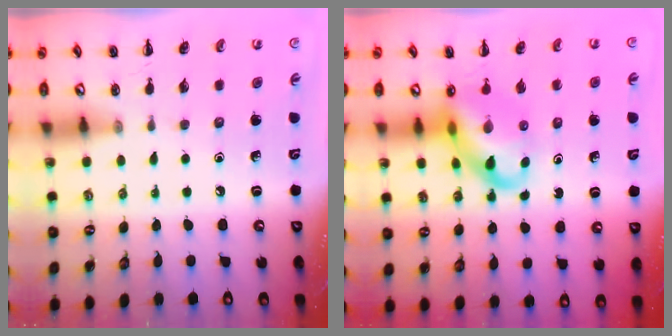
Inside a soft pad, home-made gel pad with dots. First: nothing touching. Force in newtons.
{"total": 12.5, "press": 11.9, "slide": 3.5}